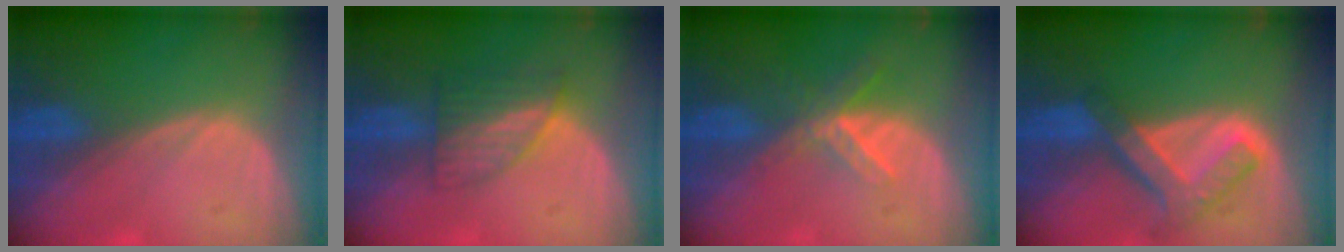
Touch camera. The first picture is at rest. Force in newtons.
{"total": 6.2, "press": 5.6, "slide": 2.7}
{"total": 5.8, "press": 5.0, "slide": 2.9}
{"total": 7.6, "press": 6.5, "slide": 4.0}